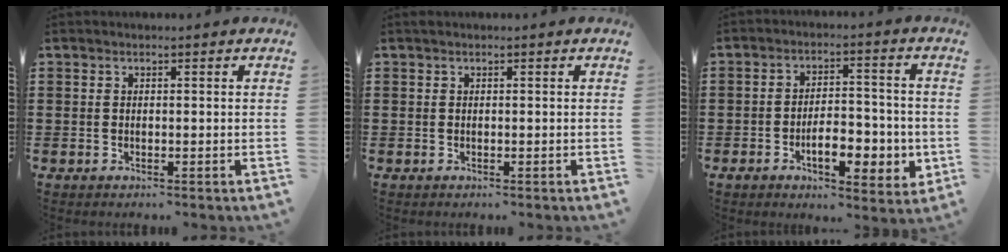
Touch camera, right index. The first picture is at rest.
{"total": 0.0}
{"total": 8.0, "force": [-2.6, 4.0, 6.5], "torque": [-0.092, 0.007, -0.045]}